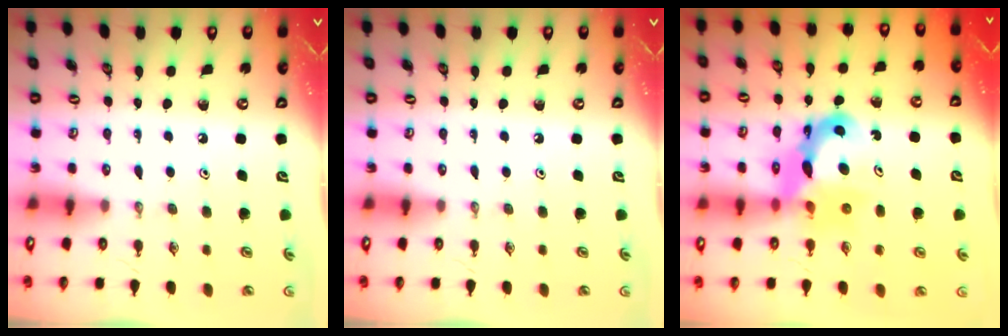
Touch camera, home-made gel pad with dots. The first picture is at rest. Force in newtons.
{"total": 0.0}
{"total": 10.7, "press": 10.7, "slide": 0.4}